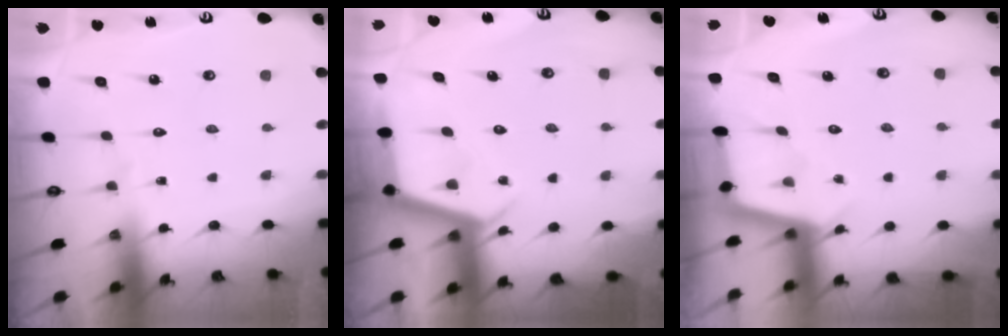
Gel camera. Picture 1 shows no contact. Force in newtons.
{"total": 3.9, "press": 3.9, "slide": 0.4}
{"total": 2.9, "press": 2.9, "slide": 0.3}